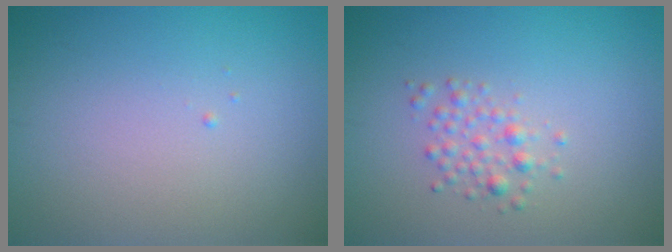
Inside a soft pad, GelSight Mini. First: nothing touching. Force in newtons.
{"total": 1.7, "press": 1.7, "slide": 0.0}